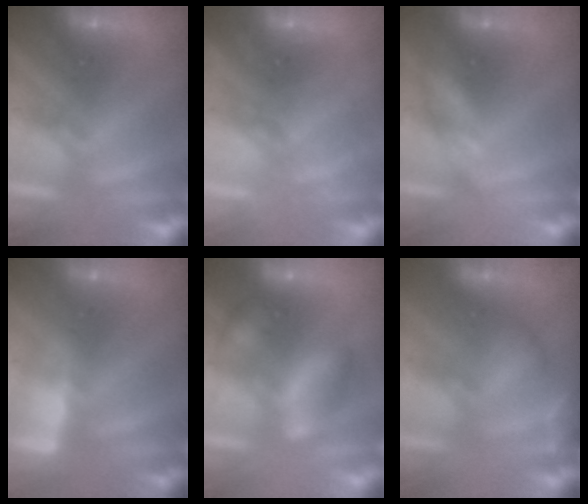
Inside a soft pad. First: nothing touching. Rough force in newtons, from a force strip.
{"total": 2.4}
{"total": 2.6}
{"total": 3.0}
{"total": 2.7}
{"total": 4.8}